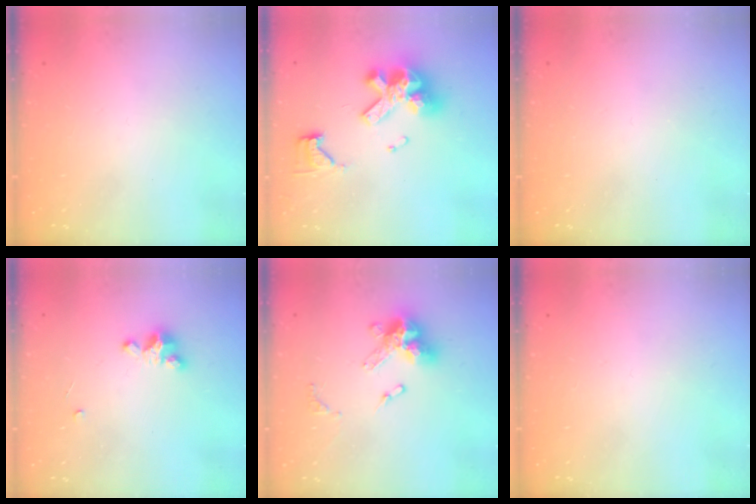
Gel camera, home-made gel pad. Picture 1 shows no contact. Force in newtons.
{"total": 14.8, "press": 14.7, "slide": 1.8}
{"total": 0.0}
{"total": 3.4, "press": 3.4, "slide": 0.4}
{"total": 12.1, "press": 12.0, "slide": 1.1}
{"total": 0.0}